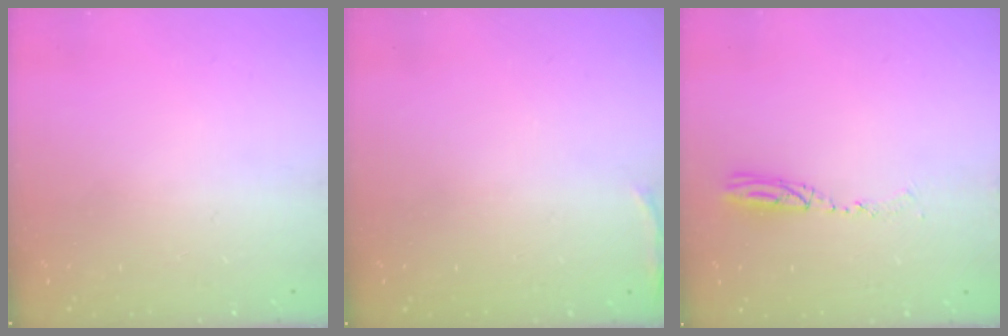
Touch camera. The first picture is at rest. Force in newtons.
{"total": 4.0, "press": 3.7, "slide": 1.6}
{"total": 5.0, "press": 4.9, "slide": 0.9}